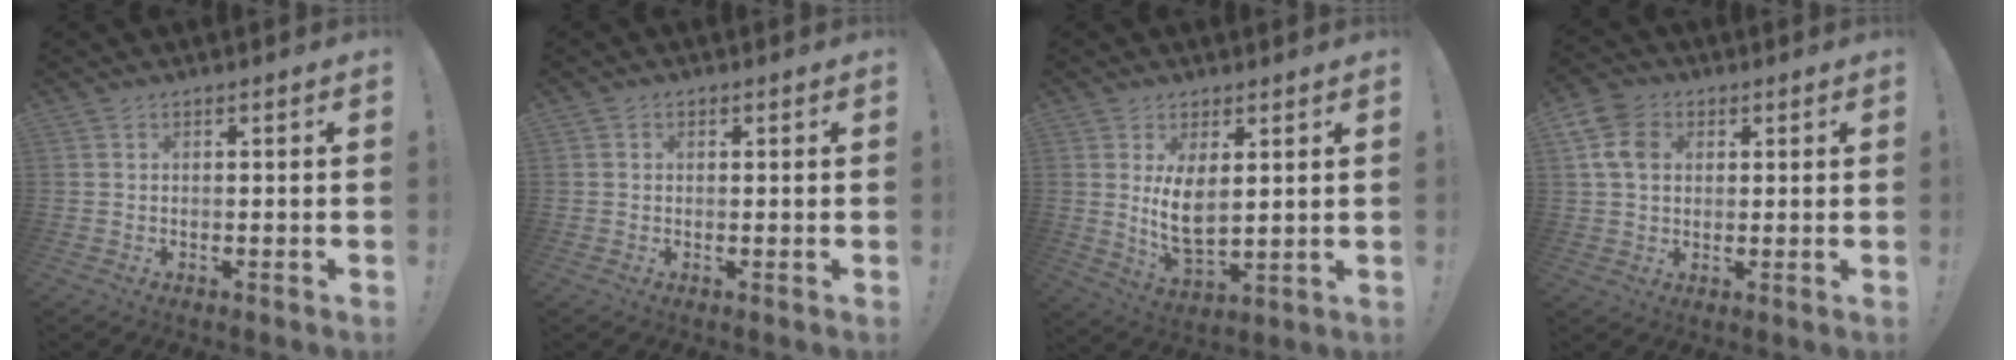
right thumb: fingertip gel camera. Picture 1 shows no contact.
{"total": 0.8, "force": [0.1, 0.8, 0.1], "torque": [0.003, 0.000, 0.001]}
{"total": 8.7, "force": [2.6, 4.2, 7.1], "torque": [-0.125, -0.031, 0.043]}
{"total": 10.0, "force": [2.9, 7.7, 5.7], "torque": [-0.117, 0.005, 0.060]}